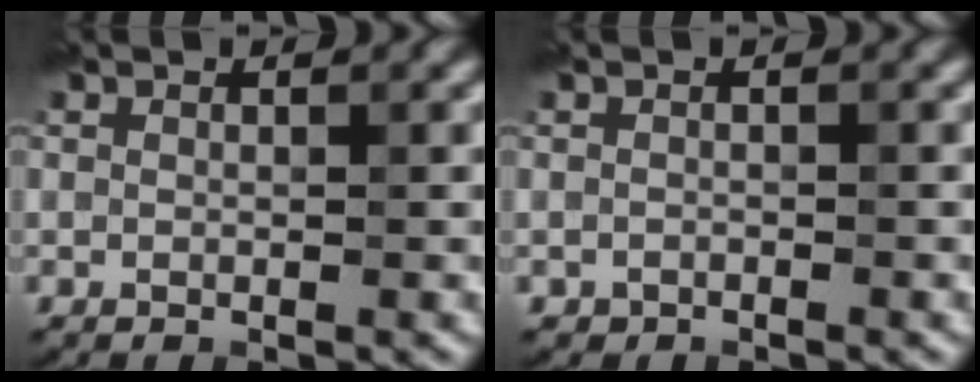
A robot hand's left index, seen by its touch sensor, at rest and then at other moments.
{"total": 0.5, "force": [-0.4, 0.3, 0.0], "torque": [0.002, -0.003, -0.007]}